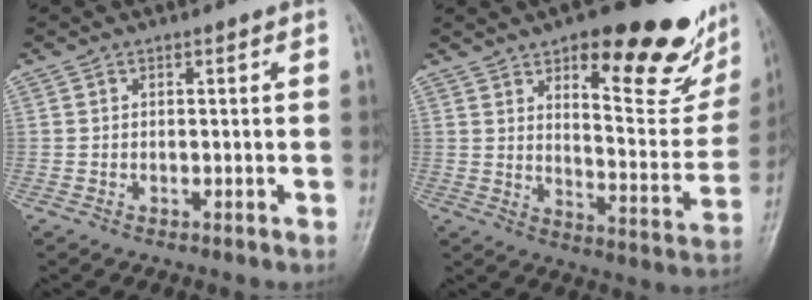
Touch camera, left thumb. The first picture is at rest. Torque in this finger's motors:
{"motor_torque": [0.55, 0.37, 1.21, -1.56, 0.14]}